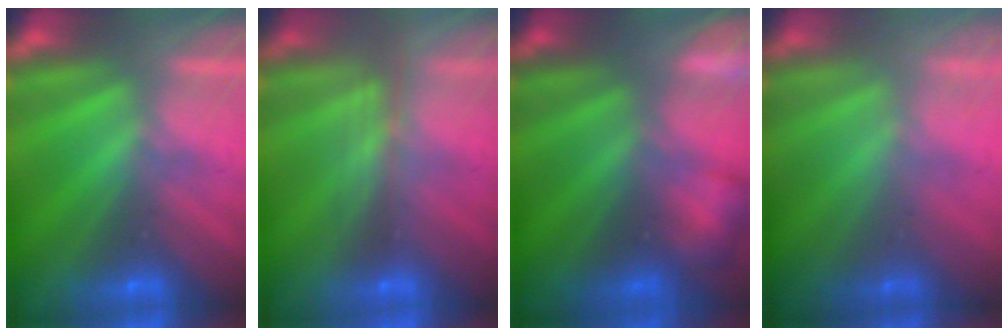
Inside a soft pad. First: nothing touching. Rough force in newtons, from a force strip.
{"total": 2.4}
{"total": 6.6}
{"total": 2.3}